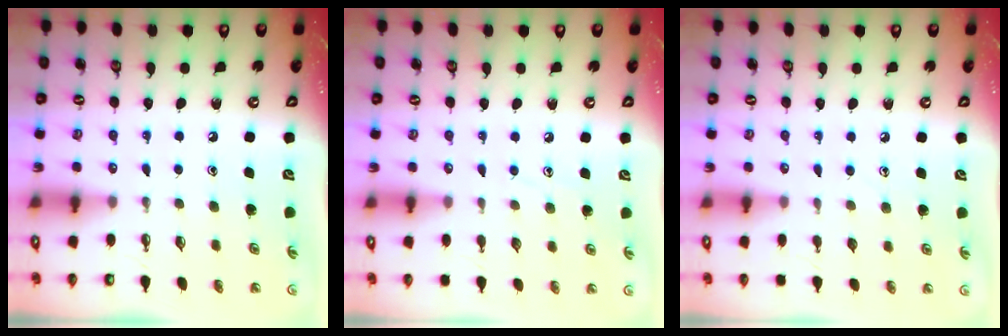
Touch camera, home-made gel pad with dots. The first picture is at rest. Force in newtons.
{"total": 3.8, "press": 3.8, "slide": 0.4}
{"total": 4.9, "press": 4.9, "slide": 0.6}